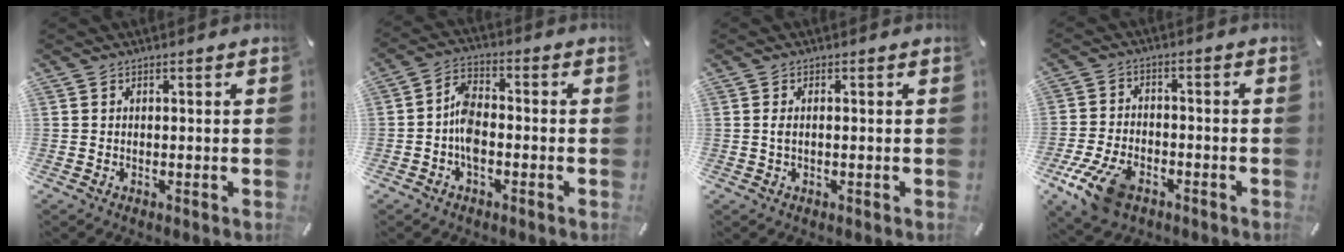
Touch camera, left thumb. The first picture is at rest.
{"total": 6.6, "force": [-2.1, 3.9, 5.0], "torque": [-0.094, 0.016, -0.038]}
{"total": 1.6, "force": [-0.1, 0.5, 1.6], "torque": [-0.031, 0.000, -0.002]}
{"total": 11.0, "force": [-6.1, 6.4, 6.6], "torque": [-0.140, 0.023, -0.110]}